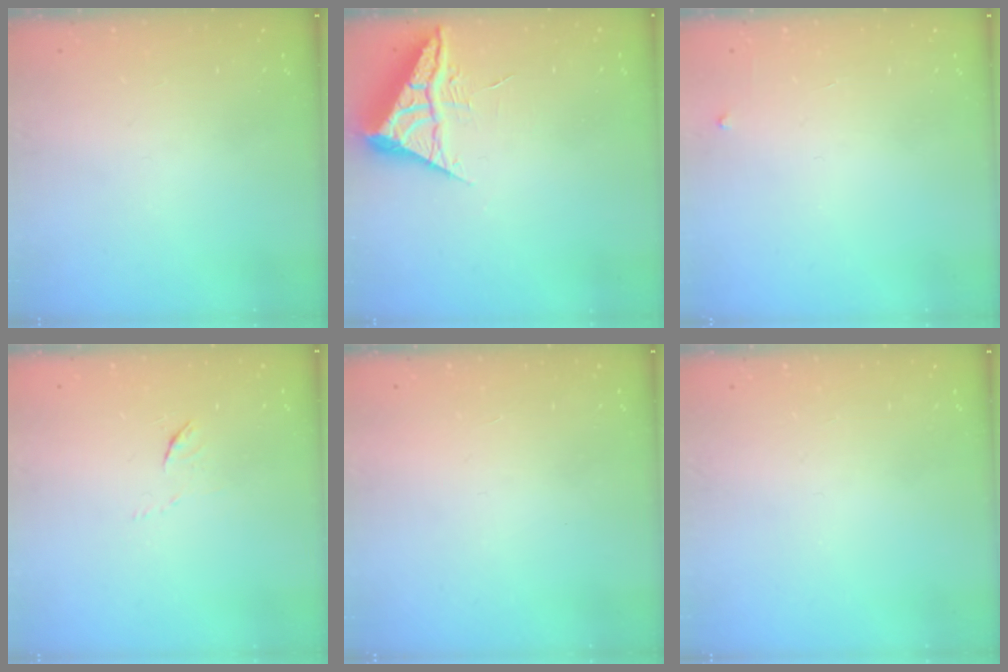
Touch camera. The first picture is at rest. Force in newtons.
{"total": 5.9, "press": 5.9, "slide": 0.6}
{"total": 2.3, "press": 2.3, "slide": 0.3}
{"total": 3.7, "press": 3.7, "slide": 0.4}
{"total": 1.5, "press": 1.5, "slide": 0.1}
{"total": 0.0}